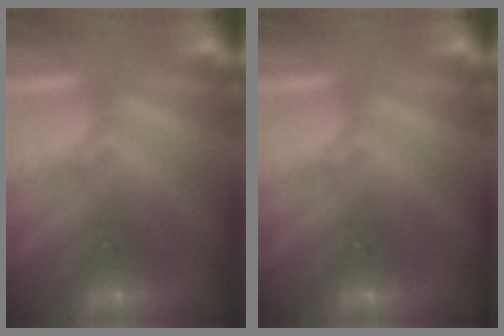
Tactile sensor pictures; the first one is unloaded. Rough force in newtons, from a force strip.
{"total": 0.0}